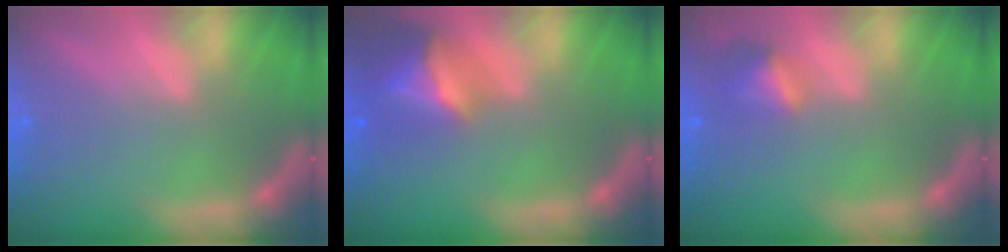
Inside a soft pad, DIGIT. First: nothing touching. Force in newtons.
{"total": 6.0}
{"total": 2.4}